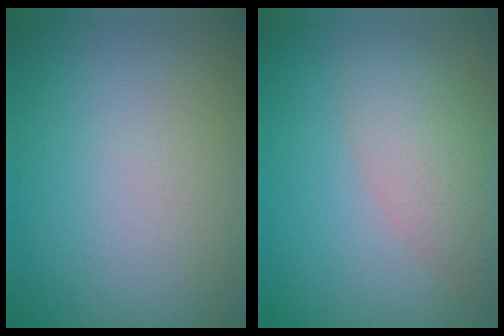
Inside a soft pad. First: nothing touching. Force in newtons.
{"total": 4.2, "press": 4.2, "slide": 0.4}